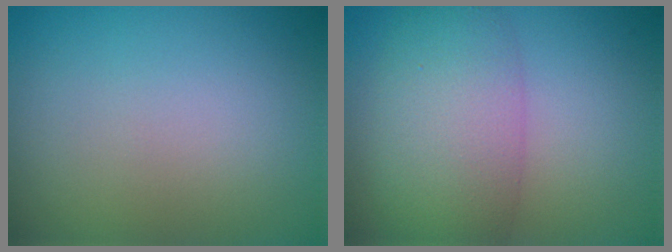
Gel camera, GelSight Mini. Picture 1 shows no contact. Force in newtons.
{"total": 6.6, "press": 6.6, "slide": 0.2}